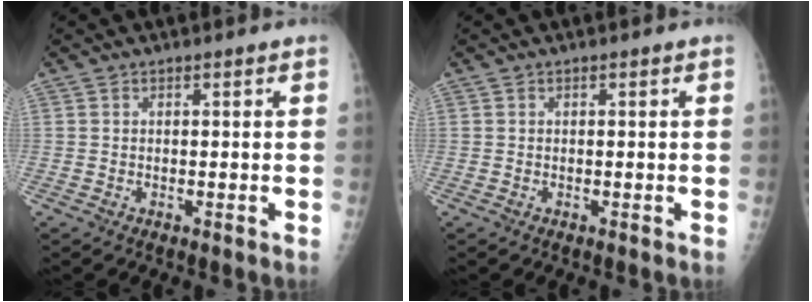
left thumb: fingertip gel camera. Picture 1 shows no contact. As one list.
[{"total": 0.0}]